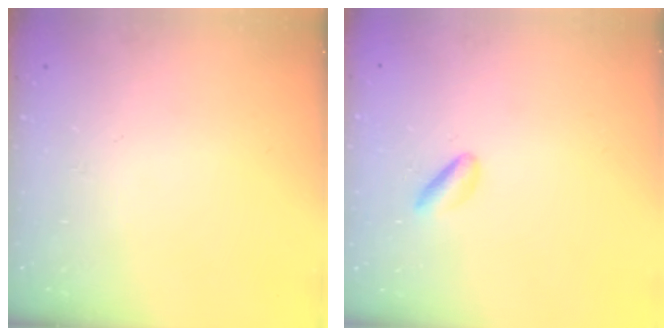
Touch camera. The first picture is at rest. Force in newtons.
{"total": 2.9, "press": 2.6, "slide": 1.2}